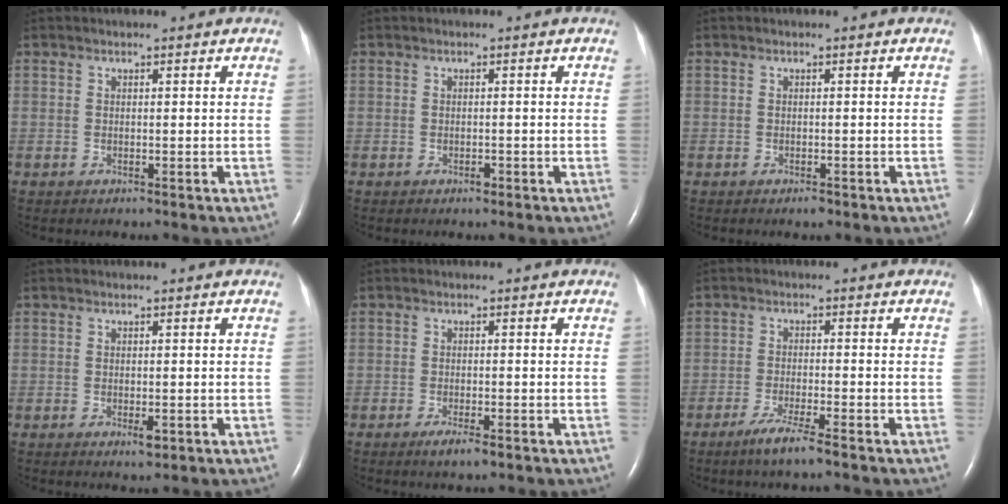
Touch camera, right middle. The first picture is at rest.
{"total": 0.7, "force": [-0.4, 0.3, 0.4], "torque": [-0.008, 0.000, -0.004]}
{"total": 0.8, "force": [-0.6, 0.3, 0.5], "torque": [-0.010, -0.001, -0.005]}
{"total": 1.4, "force": [-0.6, 0.5, 1.2], "torque": [-0.020, -0.003, -0.006]}
{"total": 2.5, "force": [-1.6, 0.4, 1.9], "torque": [-0.038, -0.004, -0.027]}
{"total": 4.5, "force": [-3.2, -0.3, 3.2], "torque": [-0.070, -0.012, -0.063]}